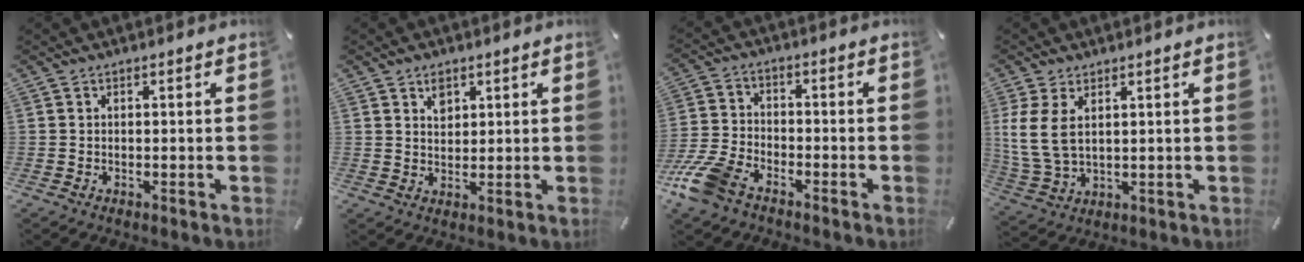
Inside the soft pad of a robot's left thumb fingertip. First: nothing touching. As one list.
[{"total": 3.4, "force": [1.9, 2.6, 0.9], "torque": [0.002, -0.007, 0.032]}, {"total": 9.9, "force": [-6.9, 4.9, 5.1], "torque": [-0.124, 0.024, -0.136]}, {"total": 8.0, "force": [2.4, 4.7, 6.0], "torque": [-0.150, -0.009, 0.044]}]